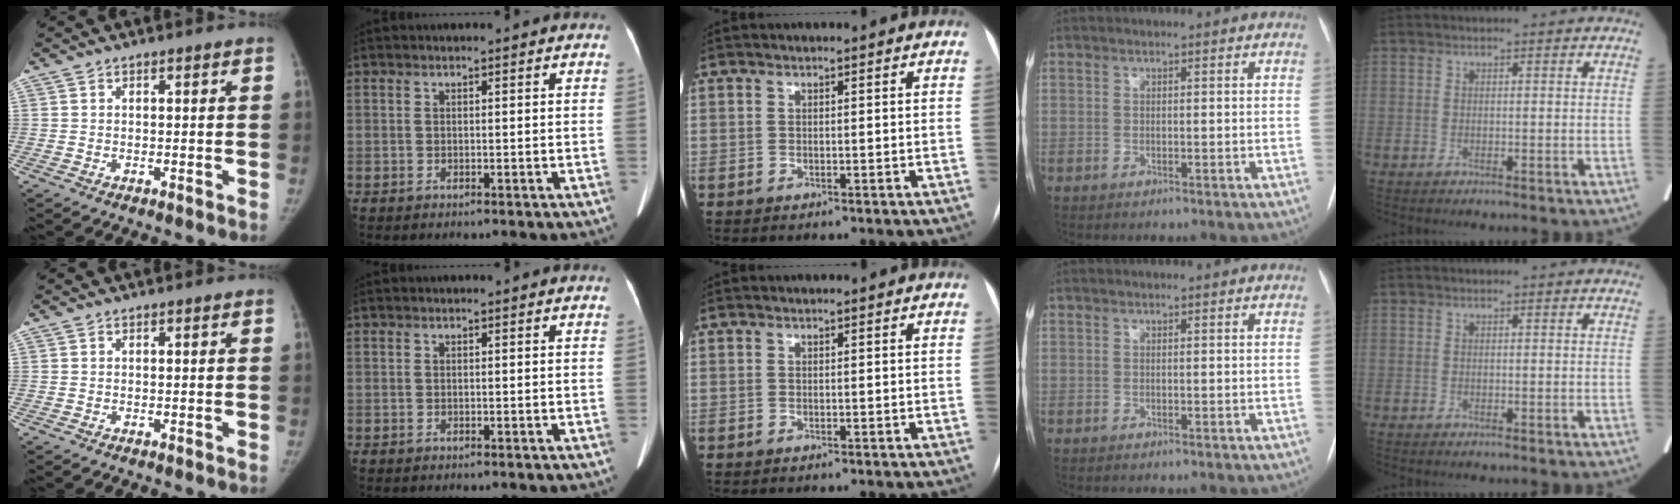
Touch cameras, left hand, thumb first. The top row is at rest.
{}